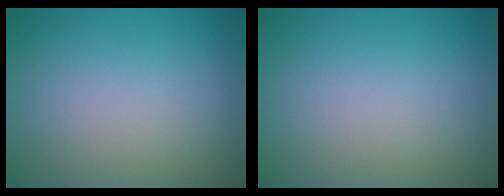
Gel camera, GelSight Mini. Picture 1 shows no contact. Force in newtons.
{"total": 0.0}